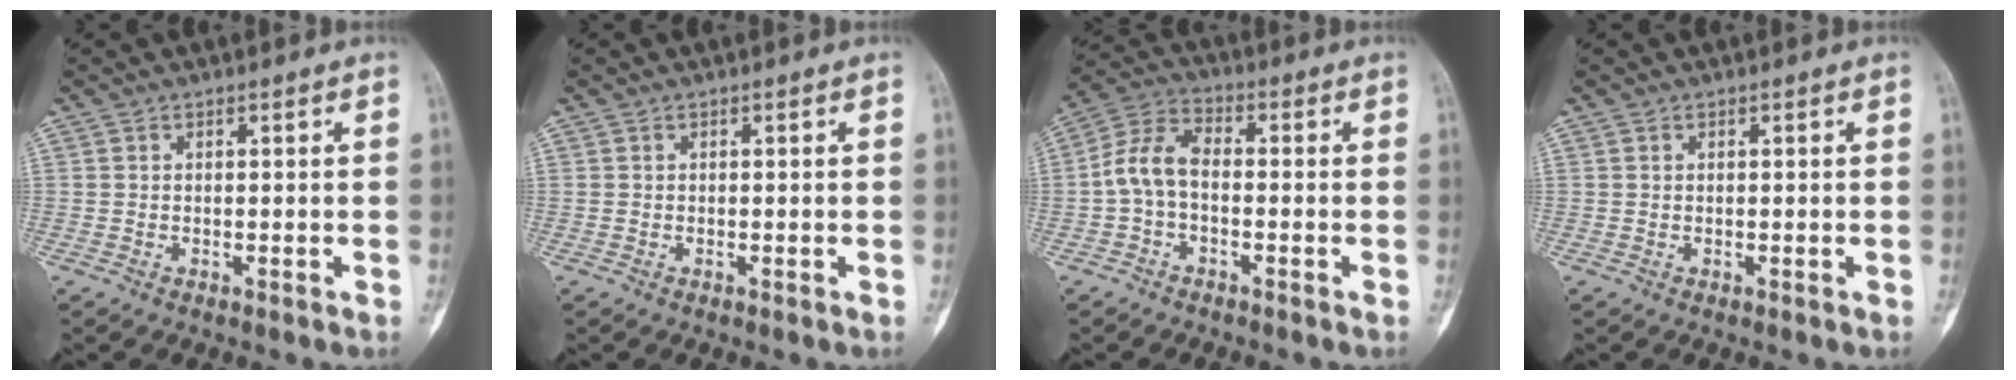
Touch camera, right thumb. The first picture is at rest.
{"total": 0.0}
{"total": 7.4, "force": [-1.2, 4.4, 5.8], "torque": [-0.116, 0.028, -0.037]}
{"total": 0.0}